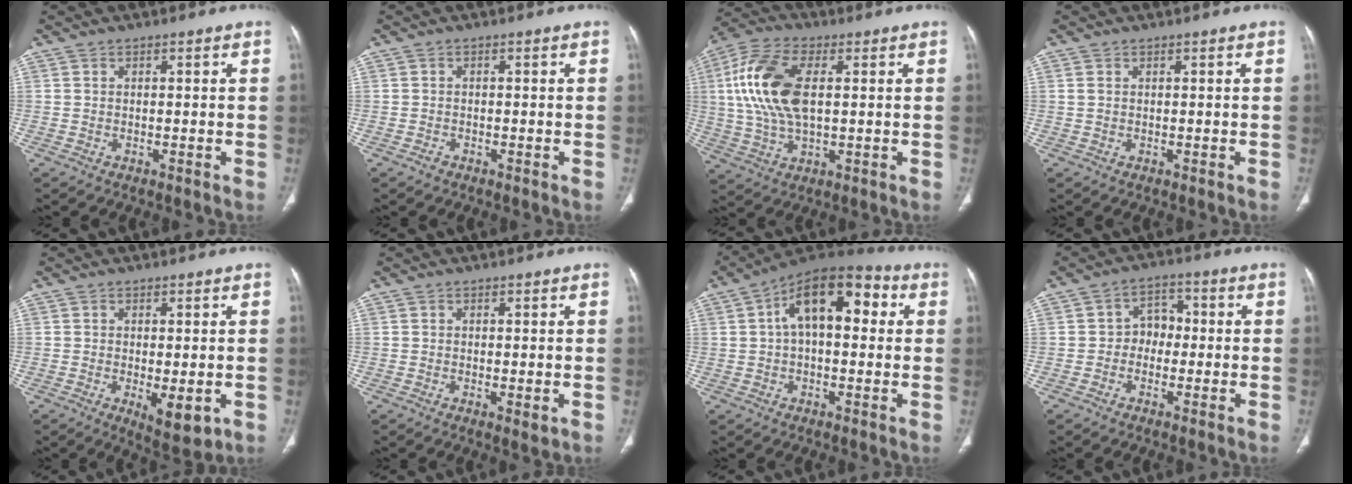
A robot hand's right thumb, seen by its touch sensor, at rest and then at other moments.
{"total": 0.9, "force": [-0.6, 0.6, 0.2], "torque": [-0.006, 0.001, -0.014]}
{"total": 15.6, "force": [2.5, 8.0, 13.2], "torque": [-0.284, 0.009, 0.047]}
{"total": 0.6, "force": [0.2, 0.3, 0.5], "torque": [-0.013, 0.009, 0.009]}
{"total": 6.3, "force": [-1.6, 2.5, 5.6], "torque": [-0.080, -0.018, -0.015]}
{"total": 1.7, "force": [-0.3, 0.6, 1.6], "torque": [-0.028, -0.007, -0.003]}
{"total": 15.6, "force": [3.4, 8.2, 12.8], "torque": [-0.179, 0.038, 0.046]}
{"total": 5.3, "force": [-0.6, 4.4, 2.9], "torque": [-0.016, 0.022, -0.022]}